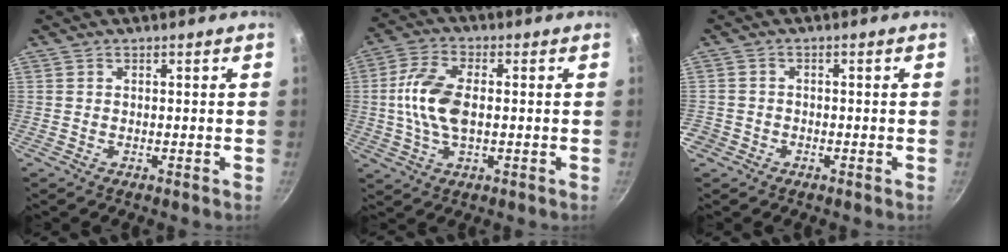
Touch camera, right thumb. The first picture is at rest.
{"total": 10.3, "force": [0.1, 5.4, 8.7], "torque": [-0.173, 0.016, -0.006]}
{"total": 2.8, "force": [-1.6, 2.2, 0.6], "torque": [-0.012, 0.016, -0.030]}